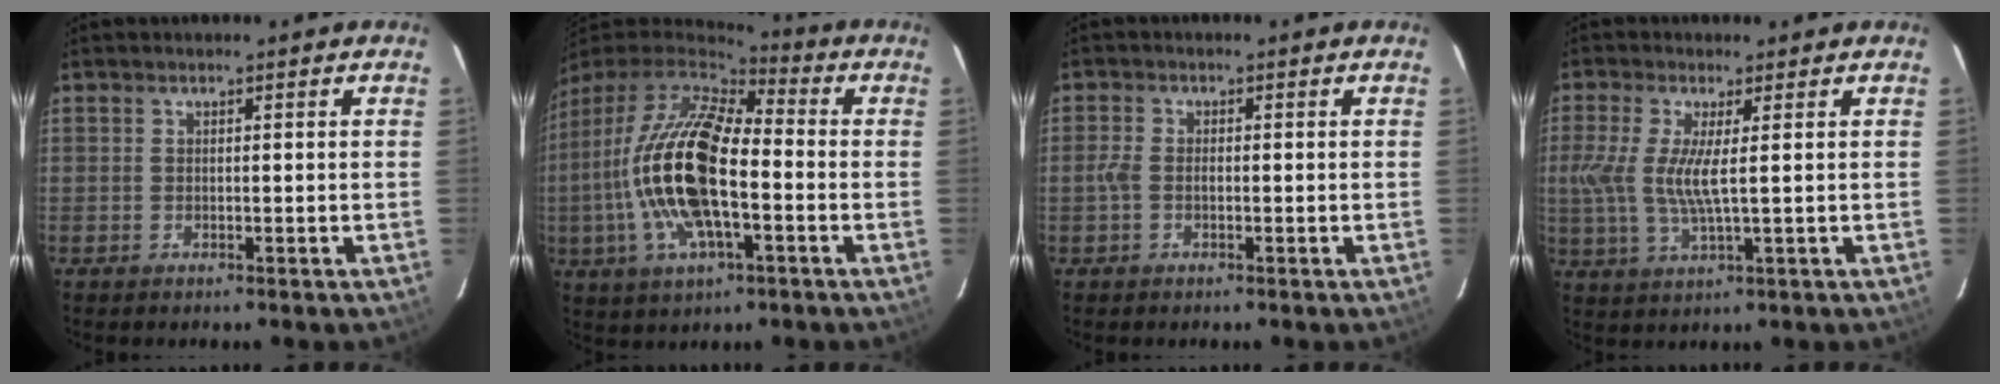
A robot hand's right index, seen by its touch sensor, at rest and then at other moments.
{"total": 20.4, "force": [-3.4, 8.0, 18.5], "torque": [-0.370, -0.011, -0.070]}
{"total": 2.3, "force": [-0.7, 1.2, 1.8], "torque": [-0.041, 0.003, -0.014]}
{"total": 7.1, "force": [0.5, 1.0, 7.0], "torque": [-0.155, -0.007, 0.009]}